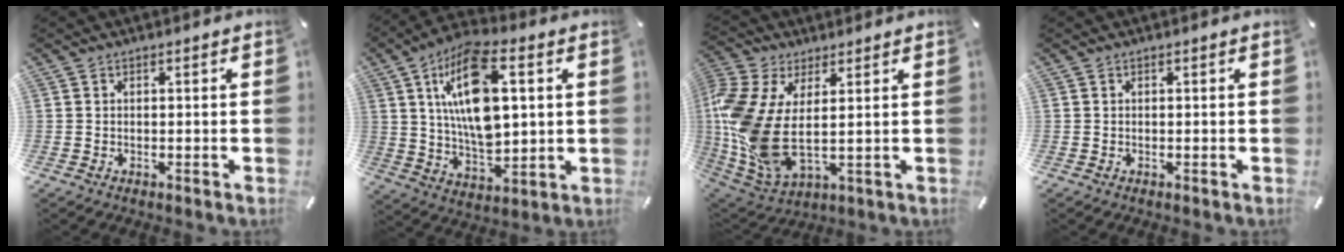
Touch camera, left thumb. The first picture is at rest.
{"total": 17.8, "force": [4.9, 9.4, 14.3], "torque": [-0.286, -0.001, 0.080]}
{"total": 12.2, "force": [1.0, 6.3, 10.4], "torque": [-0.258, -0.040, 0.015]}
{"total": 0.0}